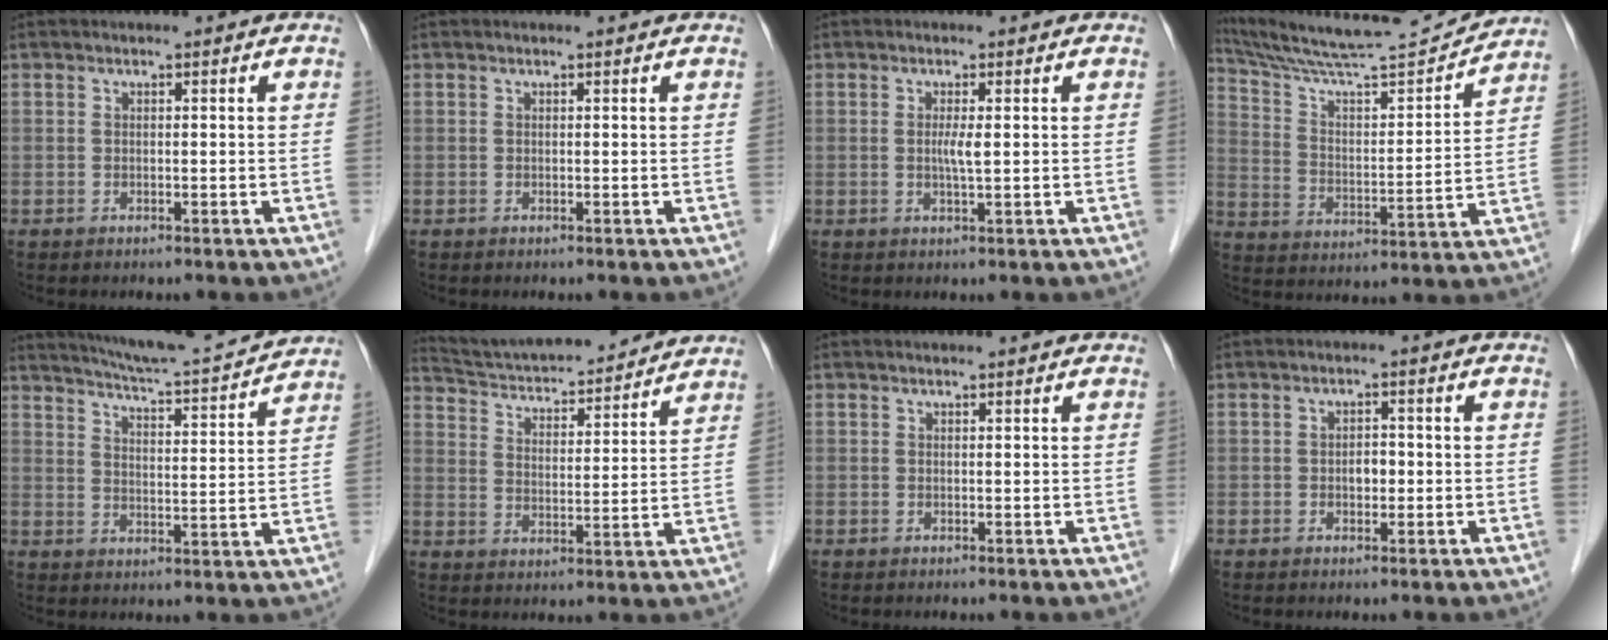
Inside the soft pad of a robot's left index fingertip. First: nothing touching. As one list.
[{"total": 0.6, "force": [0.5, 0.0, 0.1], "torque": [-0.005, 0.002, 0.005]}, {"total": 1.9, "force": [0.2, -0.1, 1.9], "torque": [-0.041, -0.002, 0.002]}, {"total": 17.5, "force": [16.8, 0.0, 4.9], "torque": [-0.097, -0.015, 0.270]}, {"total": 14.4, "force": [13.7, 0.1, 4.5], "torque": [-0.082, -0.003, 0.193]}, {"total": 18.8, "force": [17.6, 2.3, 6.3], "torque": [-0.102, 0.021, 0.260]}, {"total": 2.0, "force": [1.9, 0.1, 0.7], "torque": [-0.010, 0.016, 0.023]}, {"total": 1.9, "force": [-0.3, 1.2, 1.5], "torque": [-0.021, 0.004, -0.004]}]